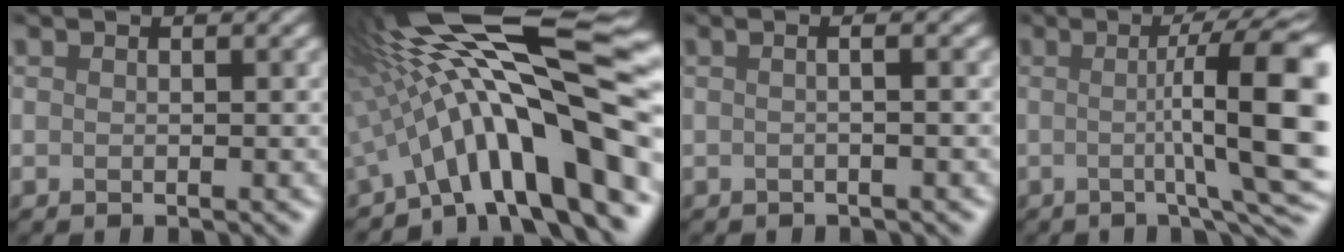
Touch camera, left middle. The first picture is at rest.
{"total": 16.5, "force": [-0.7, 4.6, 15.9], "torque": [-0.245, 0.027, -0.013]}
{"total": 1.9, "force": [0.3, 0.8, 1.7], "torque": [-0.008, 0.006, -0.018]}
{"total": 10.5, "force": [0.0, 1.4, 10.5], "torque": [-0.125, 0.009, 0.010]}